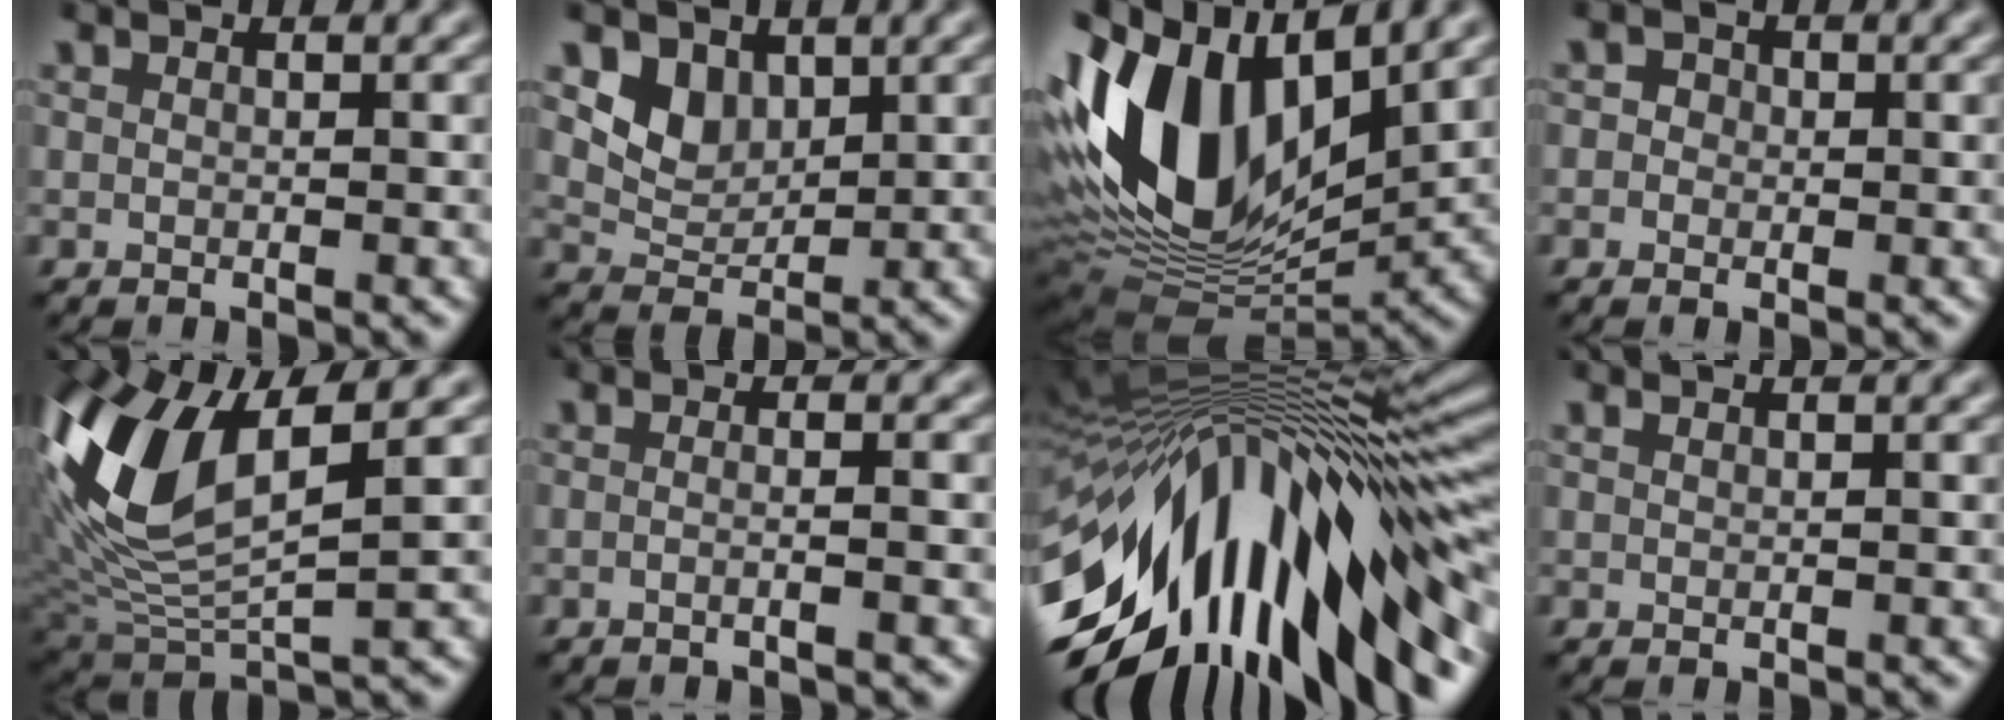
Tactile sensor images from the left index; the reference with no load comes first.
{"total": 2.6, "force": [1.1, 2.1, 1.2], "torque": [-0.027, -0.013, 0.029]}
{"total": 14.5, "force": [2.3, 8.1, 11.8], "torque": [-0.238, 0.004, 0.043]}
{"total": 1.1, "force": [-0.6, 0.9, 0.1], "torque": [0.009, 0.001, -0.018]}
{"total": 11.2, "force": [2.5, 4.8, 9.8], "torque": [-0.218, 0.005, 0.053]}
{"total": 2.6, "force": [-0.4, 1.2, 2.3], "torque": [0.009, 0.002, -0.038]}
{"total": 16.3, "force": [-5.6, 6.0, 14.1], "torque": [-0.237, 0.022, -0.098]}
{"total": 0.0}